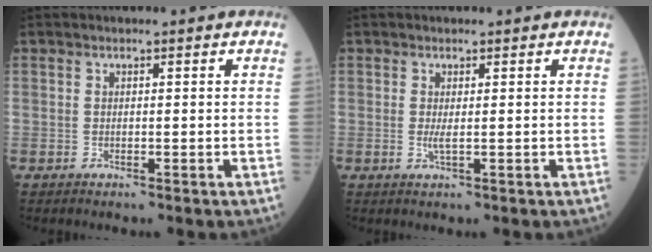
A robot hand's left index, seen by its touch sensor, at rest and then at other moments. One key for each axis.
{"total": 1.0, "fx": 0.0, "fy": 0.1, "fz": 1.0, "tx": -0.024, "ty": -0.001, "tz": 0.002}